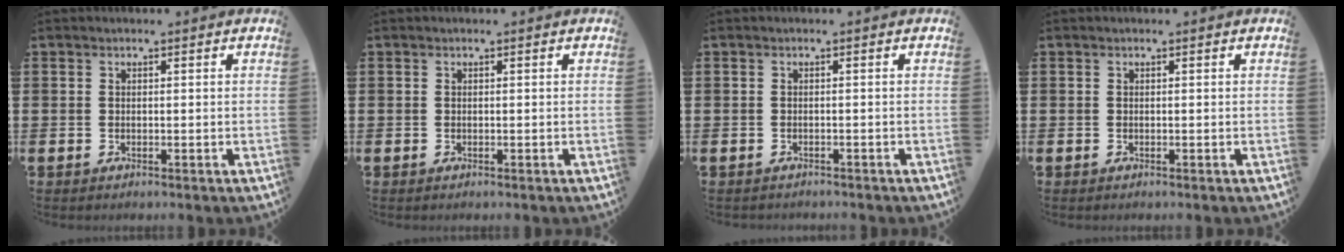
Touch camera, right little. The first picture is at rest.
{"total": 0.0}
{"total": 0.5, "force": [-0.5, 0.1, -0.1], "torque": [0.000, -0.001, -0.011]}
{"total": 0.0}